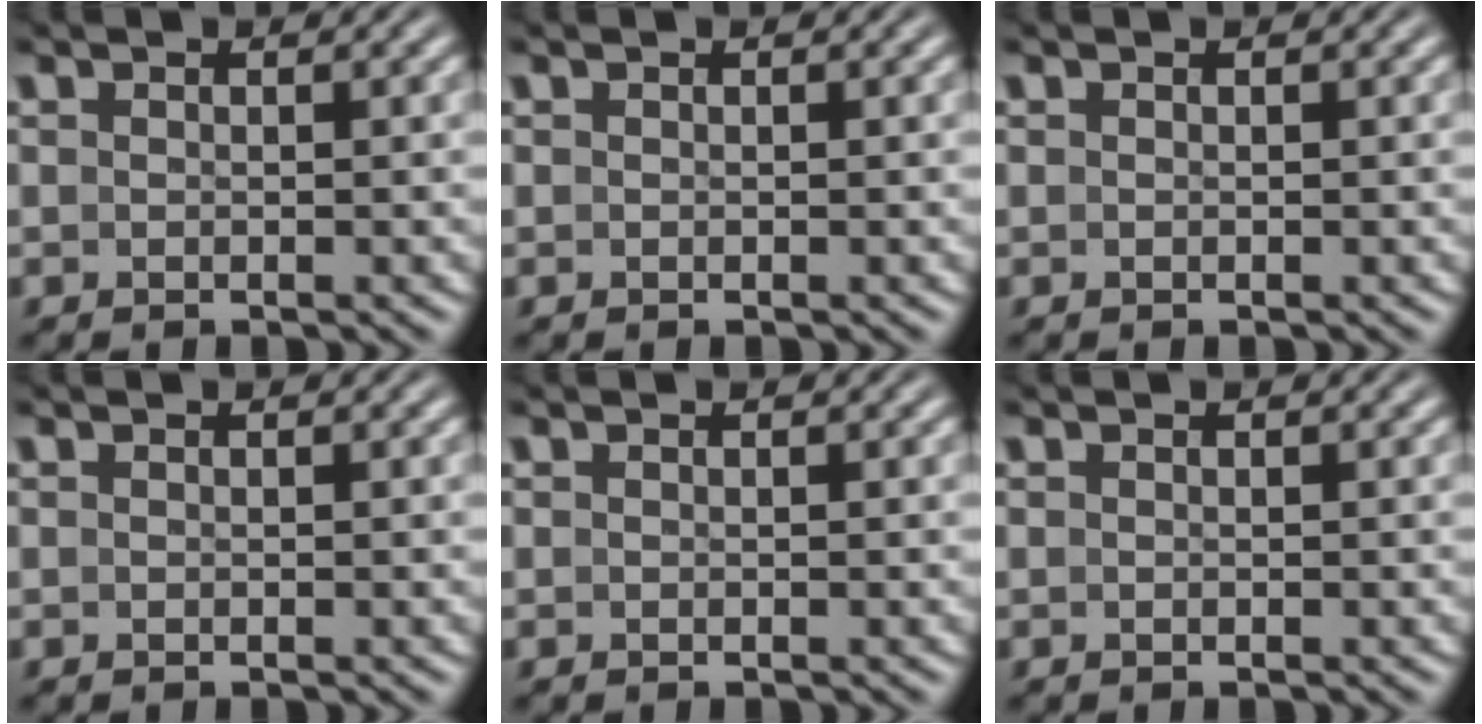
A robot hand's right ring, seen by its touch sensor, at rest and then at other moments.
{"total": 0.0}
{"total": 0.0}
{"total": 0.0}
{"total": 0.0}
{"total": 0.0}